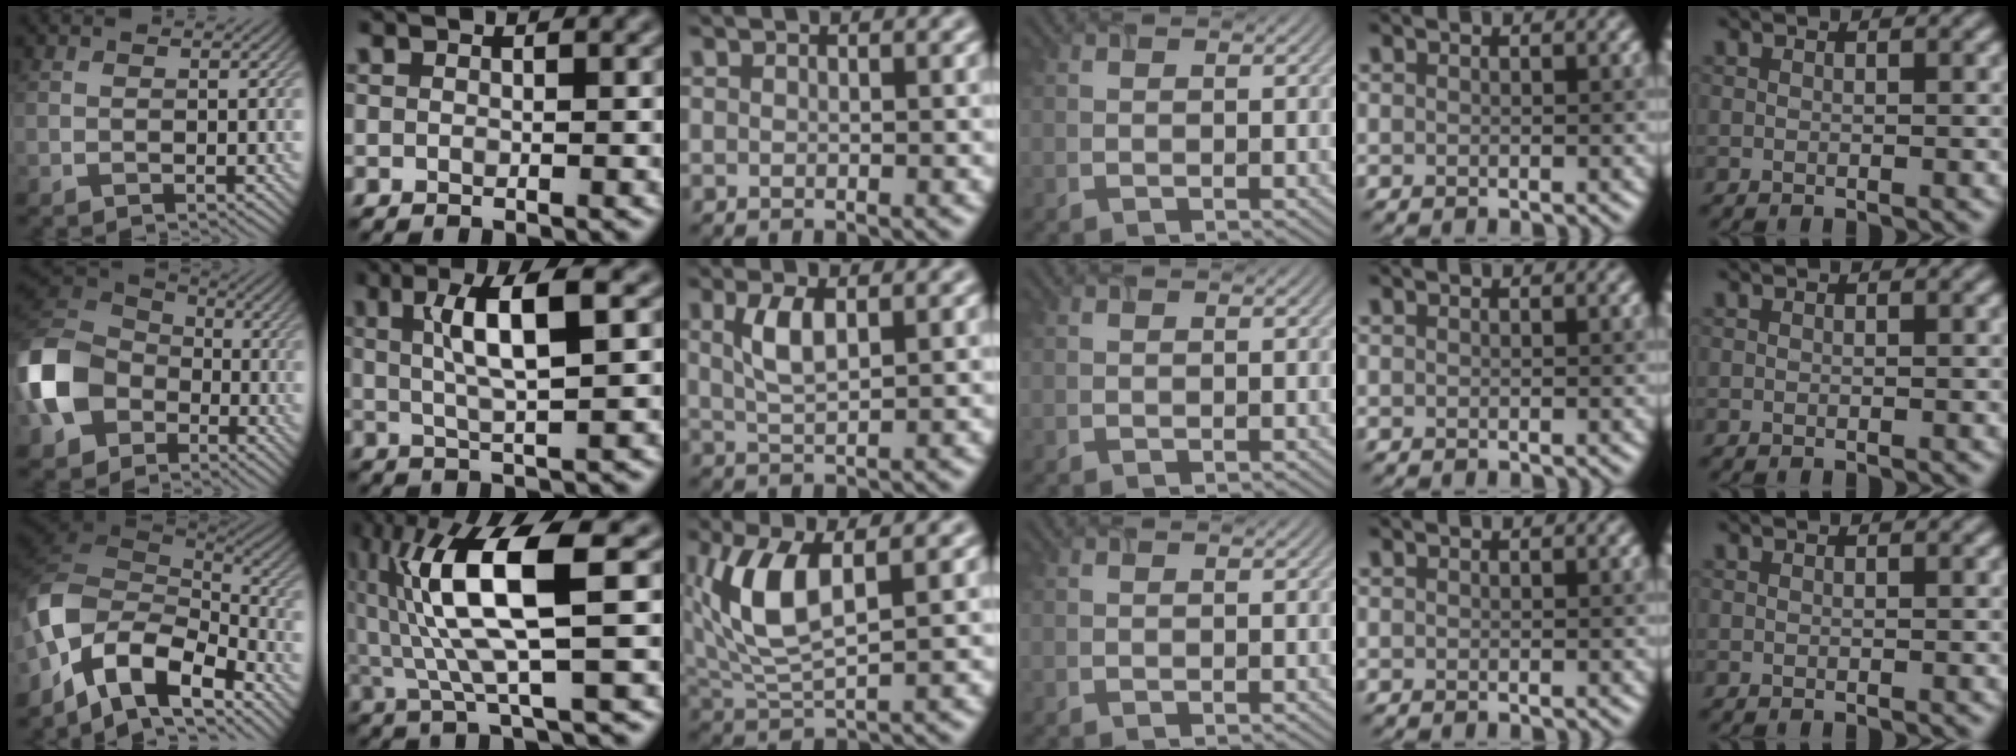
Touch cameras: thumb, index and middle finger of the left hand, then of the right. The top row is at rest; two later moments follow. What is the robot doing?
{"motion": "lift_and_place", "object": "timer"}